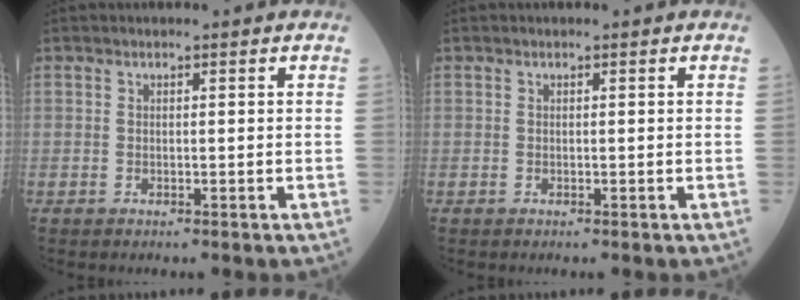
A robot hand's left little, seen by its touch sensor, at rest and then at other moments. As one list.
[{"total": 0.0}]